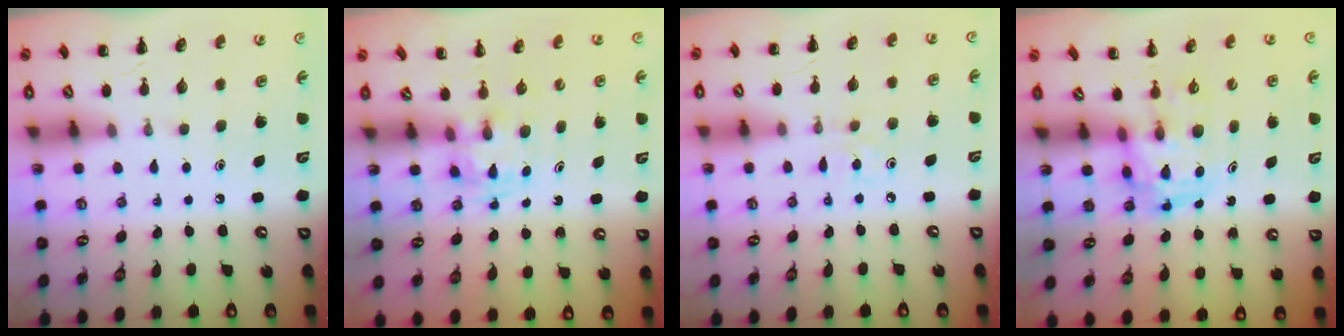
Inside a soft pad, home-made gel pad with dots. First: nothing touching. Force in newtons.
{"total": 2.4, "press": 2.2, "slide": 1.1}
{"total": 1.8, "press": 1.7, "slide": 0.6}
{"total": 3.6, "press": 3.5, "slide": 0.6}